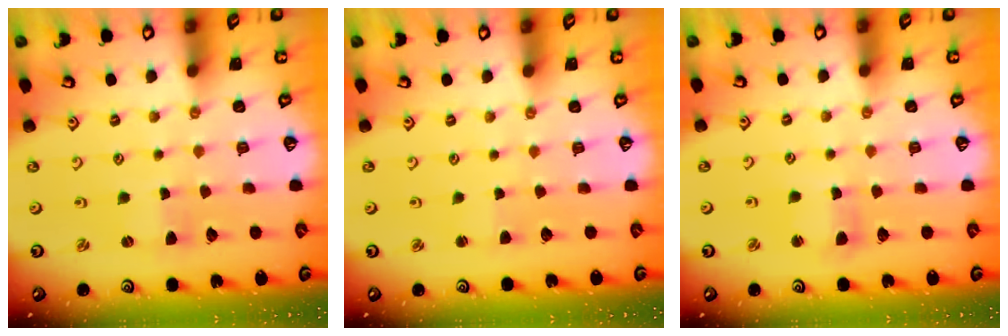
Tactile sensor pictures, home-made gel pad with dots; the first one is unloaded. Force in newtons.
{"total": 2.2, "press": 2.2, "slide": 0.3}
{"total": 3.1, "press": 3.1, "slide": 0.2}